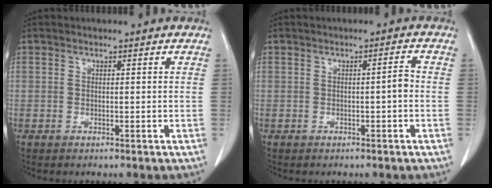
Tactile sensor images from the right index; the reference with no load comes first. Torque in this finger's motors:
{"motor_torque": [0.23, -0.11, 0.06, 0.01]}